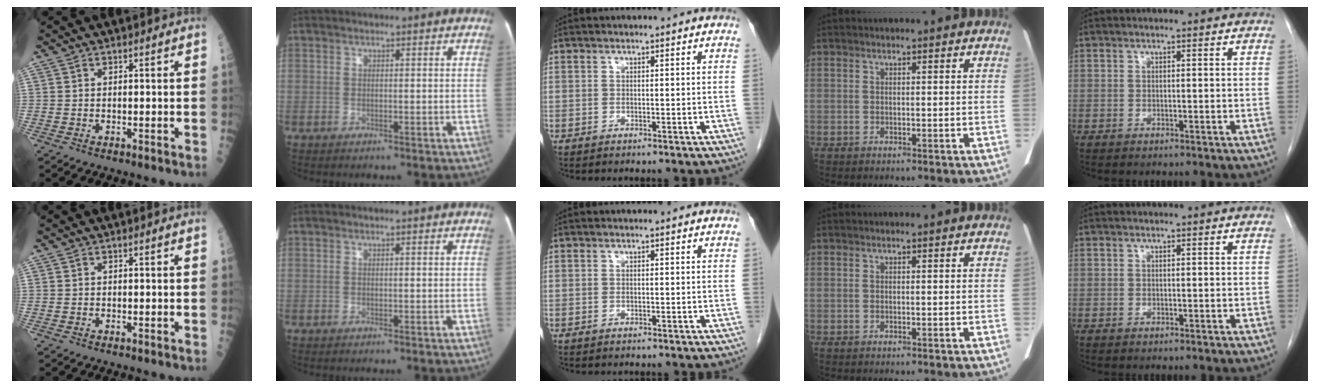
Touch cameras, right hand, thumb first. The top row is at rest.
{}